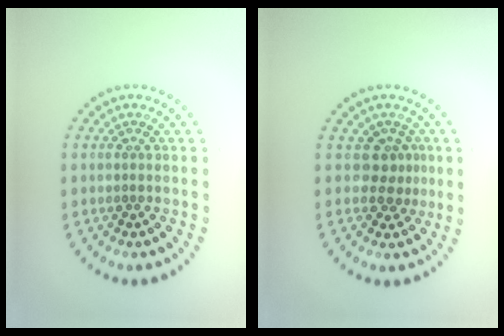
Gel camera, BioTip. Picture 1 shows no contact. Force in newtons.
{"total": 2.2, "press": 1.6, "slide": 1.6}